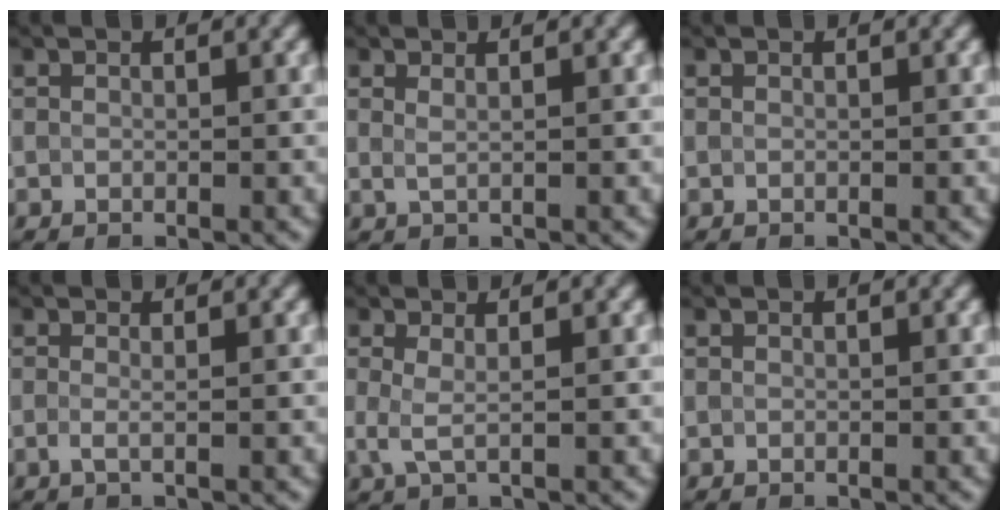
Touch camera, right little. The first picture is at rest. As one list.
[{"total": 1.3, "force": [0.6, 0.6, 1.0], "torque": [-0.014, -0.004, 0.005]}, {"total": 0.0}, {"total": 1.1, "force": [-0.2, 0.3, 1.1], "torque": [-0.021, -0.007, -0.006]}, {"total": 1.8, "force": [0.1, 0.5, 1.7], "torque": [-0.038, -0.003, 0.001]}, {"total": 0.0}]